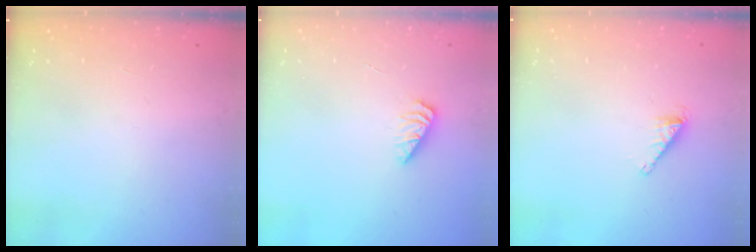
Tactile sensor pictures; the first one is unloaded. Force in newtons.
{"total": 2.8, "press": 2.7, "slide": 0.3}
{"total": 2.1, "press": 2.1, "slide": 0.1}